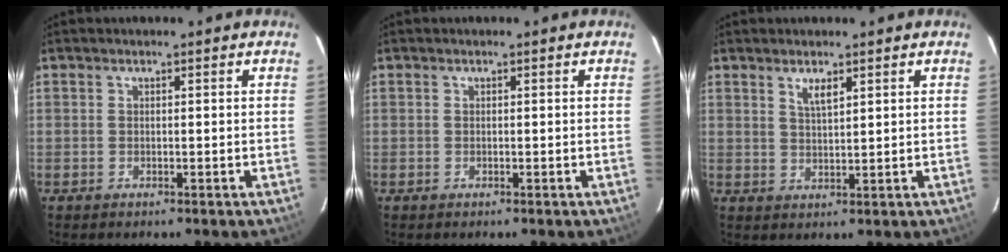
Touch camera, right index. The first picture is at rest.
{"total": 0.0}
{"total": 3.0, "force": [1.8, 0.8, 2.2], "torque": [-0.039, 0.000, 0.035]}